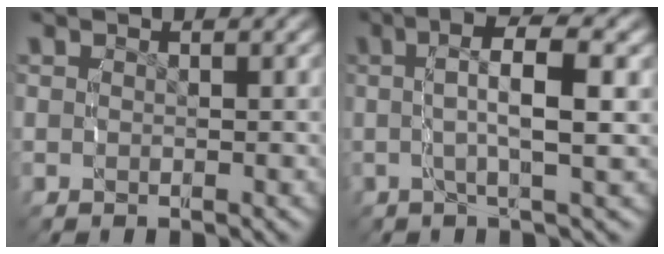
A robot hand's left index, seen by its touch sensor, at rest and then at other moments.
{"total": 5.5, "force": [1.4, 1.1, 5.2], "torque": [-0.082, 0.014, 0.013]}